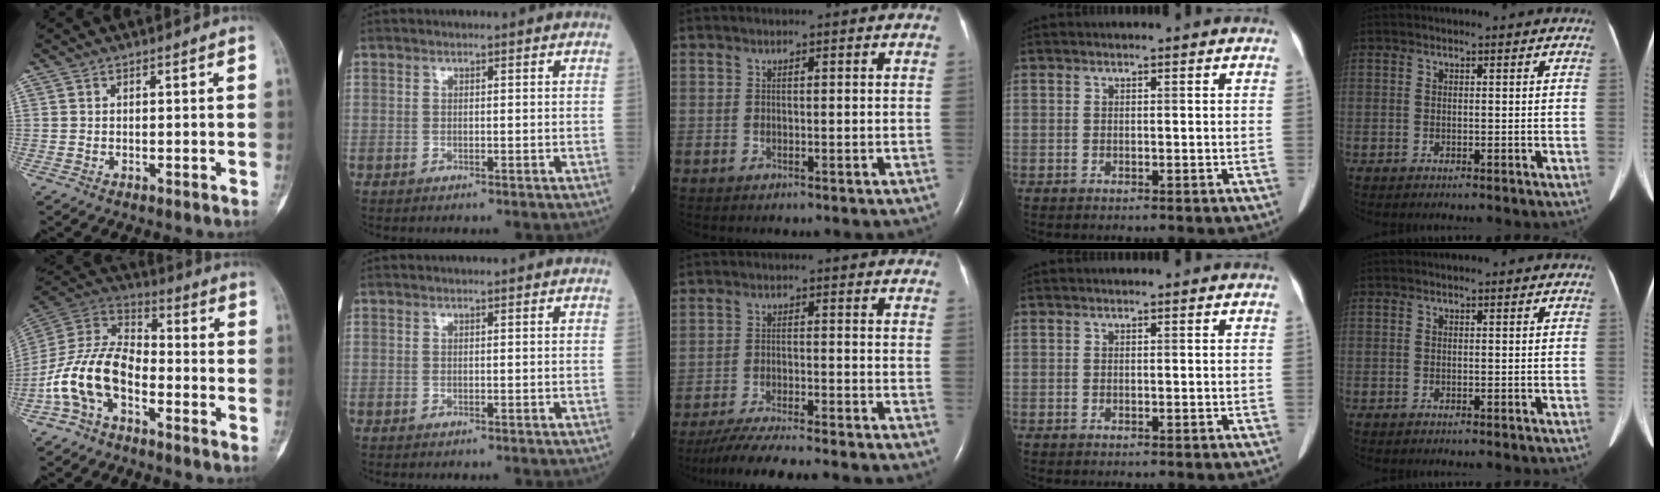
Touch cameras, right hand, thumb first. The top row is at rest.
{"thumb": {"total": 13.7, "force": [-5.4, 7.9, 9.8], "torque": [-0.195, 0.060, -0.116]}, "middle": {"total": 14.5, "force": [-12.9, 0.2, 6.6], "torque": [-0.099, -0.025, -0.194]}}